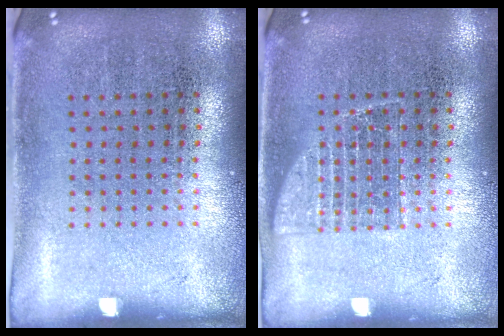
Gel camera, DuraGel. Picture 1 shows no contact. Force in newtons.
{"total": 1.8, "press": 1.7, "slide": 0.5}